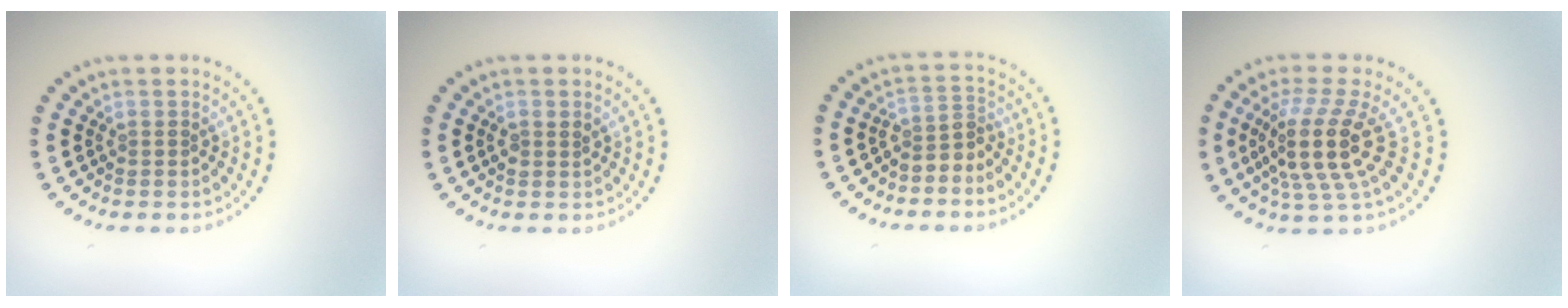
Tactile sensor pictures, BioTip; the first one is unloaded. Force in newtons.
{"total": 0.9, "press": 0.9, "slide": 0.3}
{"total": 2.0, "press": 1.4, "slide": 1.4}
{"total": 4.8, "press": 3.6, "slide": 3.3}